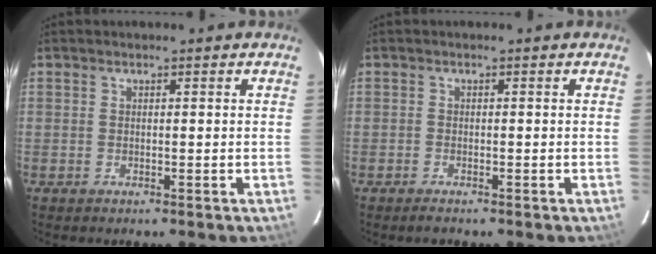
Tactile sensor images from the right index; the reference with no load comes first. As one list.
[{"total": 1.4, "force": [-1.2, 0.4, 0.5], "torque": [-0.015, -0.003, -0.024]}]